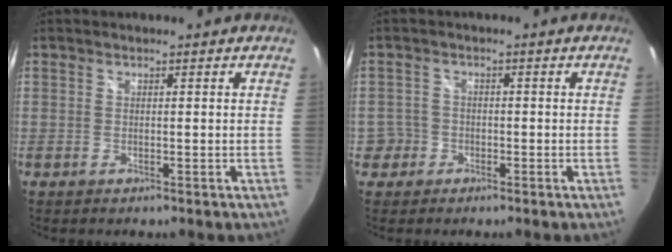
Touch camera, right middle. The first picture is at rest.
{"total": 3.6, "force": [-1.6, 3.2, 0.2], "torque": [-0.005, 0.016, -0.029]}